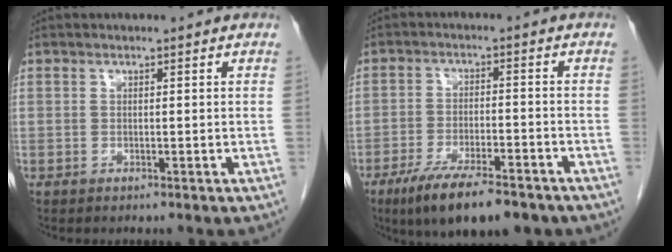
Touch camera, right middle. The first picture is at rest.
{"total": 12.7, "force": [-9.1, 3.3, 8.3], "torque": [-0.135, -0.018, -0.145]}